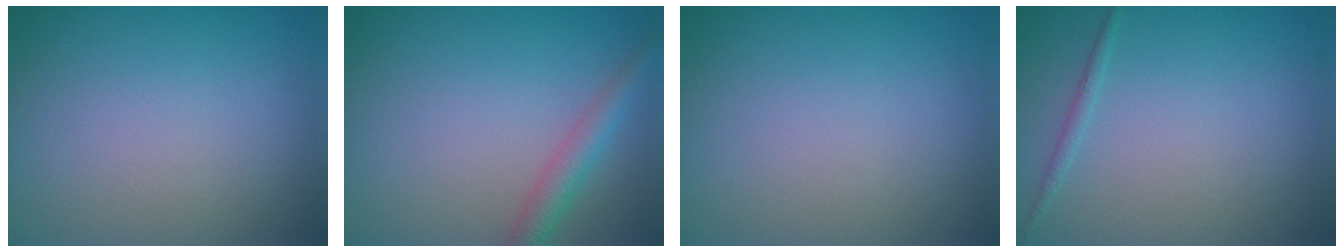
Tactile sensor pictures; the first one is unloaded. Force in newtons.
{"total": 2.7, "press": 2.7, "slide": 0.1}
{"total": 0.0}
{"total": 0.7, "press": 0.7, "slide": 0.0}